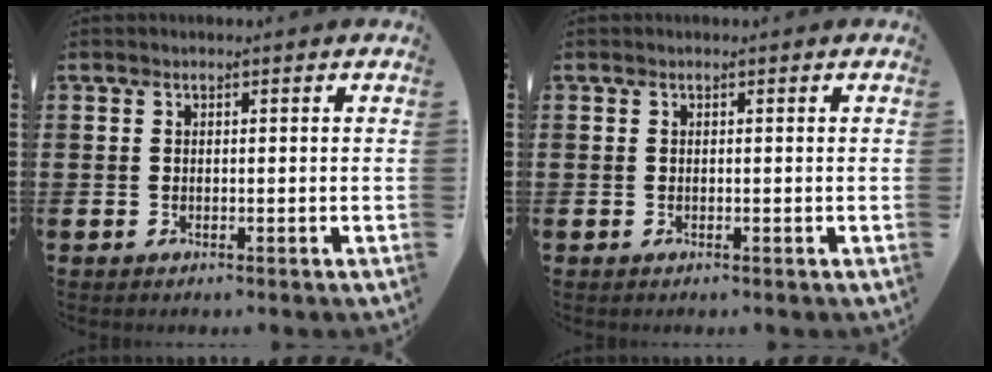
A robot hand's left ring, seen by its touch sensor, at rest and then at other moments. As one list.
[{"total": 0.0}]